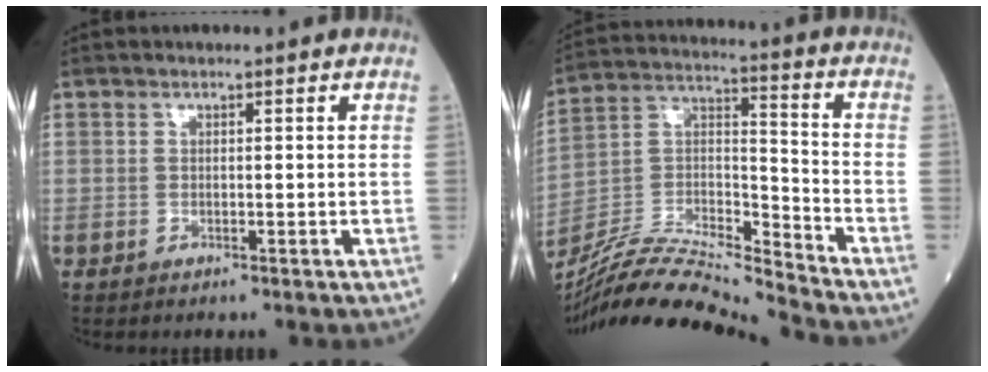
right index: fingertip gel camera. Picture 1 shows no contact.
{"total": 18.5, "force": [-17.6, -0.9, 5.7], "torque": [-0.111, 0.015, -0.315]}